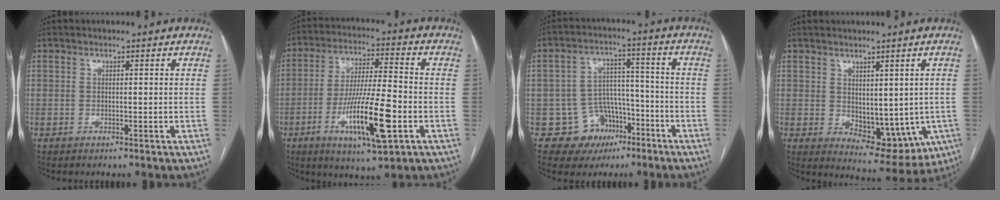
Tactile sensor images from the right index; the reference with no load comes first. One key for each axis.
{"total": 14.4, "fx": -4.9, "fy": 1.7, "fz": 13.4, "tx": -0.250, "ty": -0.015, "tz": -0.081}
{"total": 8.4, "fx": -4.2, "fy": 7.1, "fz": 1.4, "tx": -0.007, "ty": 0.030, "tz": -0.056}
{"total": 10.1, "fx": -1.0, "fy": 6.1, "fz": 7.9, "tx": -0.081, "ty": -0.007, "tz": 0.008}